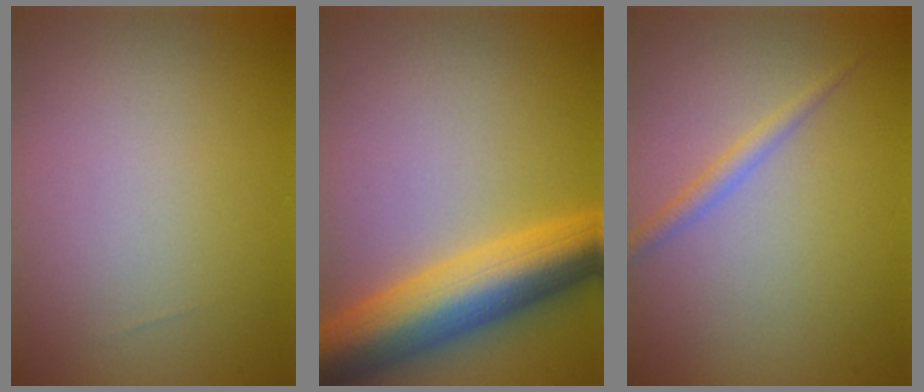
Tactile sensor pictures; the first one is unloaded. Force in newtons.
{"total": 9.4, "press": 9.4, "slide": 0.2}
{"total": 1.4, "press": 1.4, "slide": 0.0}